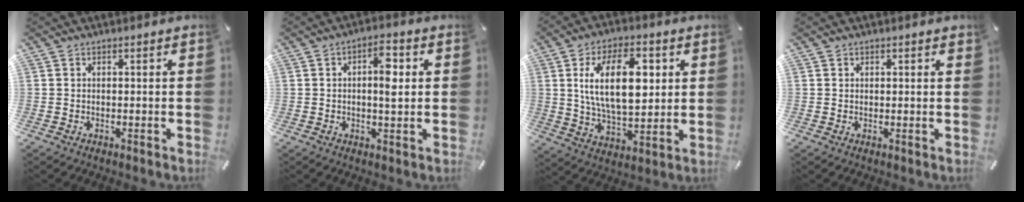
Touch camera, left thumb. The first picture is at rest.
{"total": 6.8, "force": [1.0, 2.7, 6.1], "torque": [-0.087, 0.000, 0.009]}
{"total": 17.3, "force": [4.2, 9.4, 13.9], "torque": [-0.261, -0.001, 0.065]}
{"total": 0.5, "force": [0.4, 0.3, 0.2], "torque": [0.005, -0.003, 0.006]}